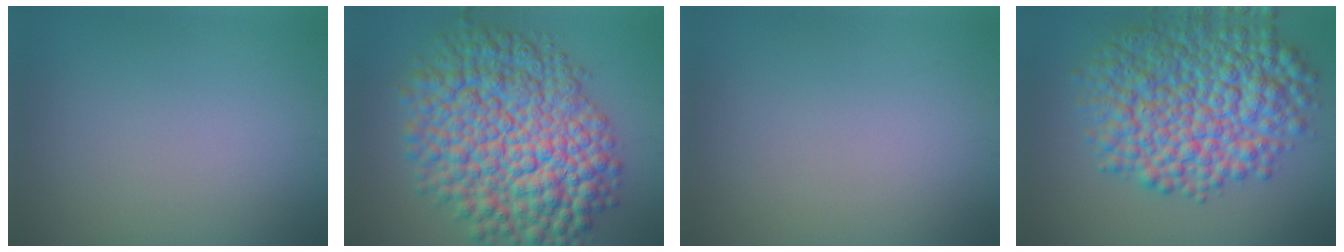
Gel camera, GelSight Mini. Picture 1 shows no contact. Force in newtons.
{"total": 13.9, "press": 13.9, "slide": 0.3}
{"total": 0.0}
{"total": 11.3, "press": 11.3, "slide": 0.0}